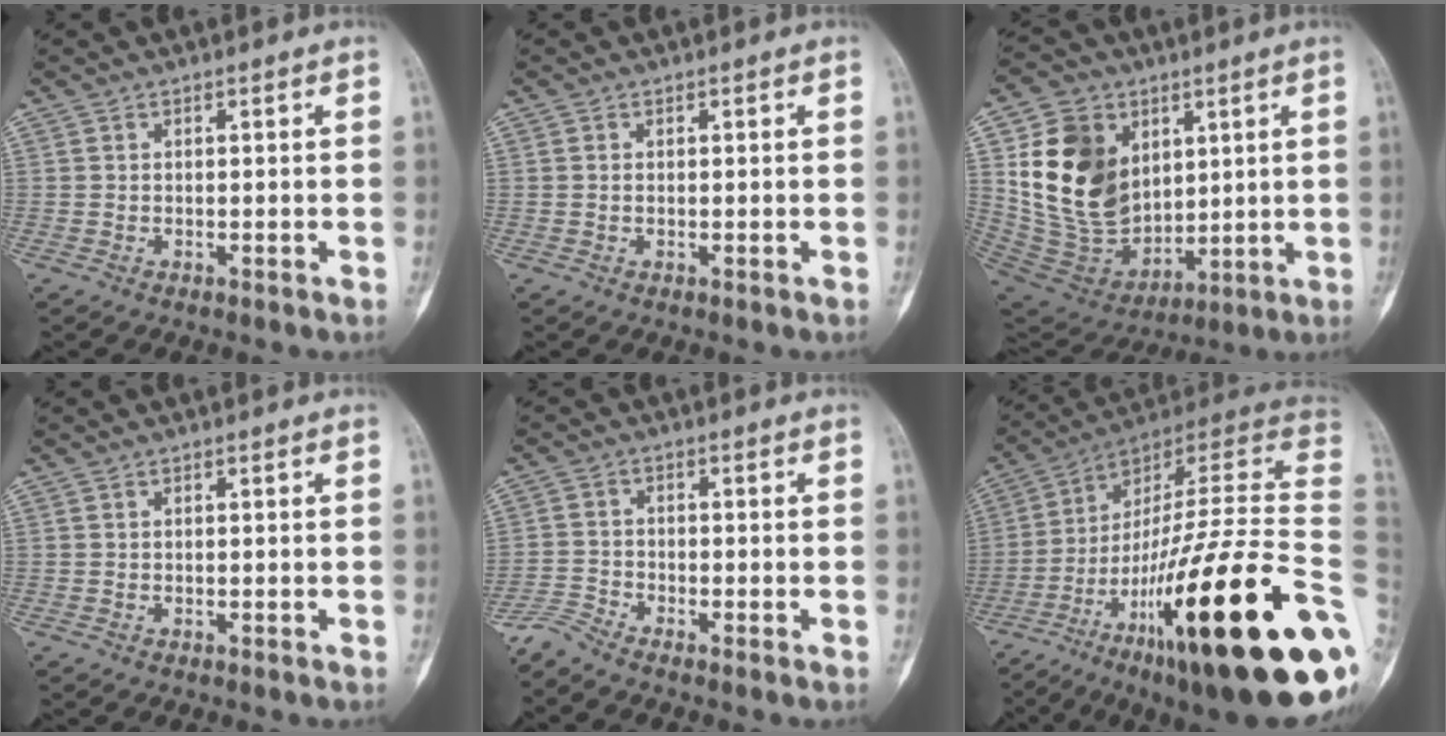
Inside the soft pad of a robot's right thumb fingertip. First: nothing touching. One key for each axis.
{"total": 0.6, "fx": 0.1, "fy": 0.4, "fz": 0.4, "tx": -0.005, "ty": 0.001, "tz": 0.001}
{"total": 19.7, "fx": 5.6, "fy": 14.7, "fz": 11.8, "tx": -0.190, "ty": -0.027, "tz": 0.129}
{"total": 0.0}
{"total": 2.9, "fx": -2.9, "fy": -0.2, "fz": 0.1, "tx": -0.012, "ty": -0.009, "tz": -0.070}
{"total": 36.2, "fx": -9.7, "fy": 6.7, "fz": 34.2, "tx": -0.462, "ty": 0.076, "tz": -0.155}